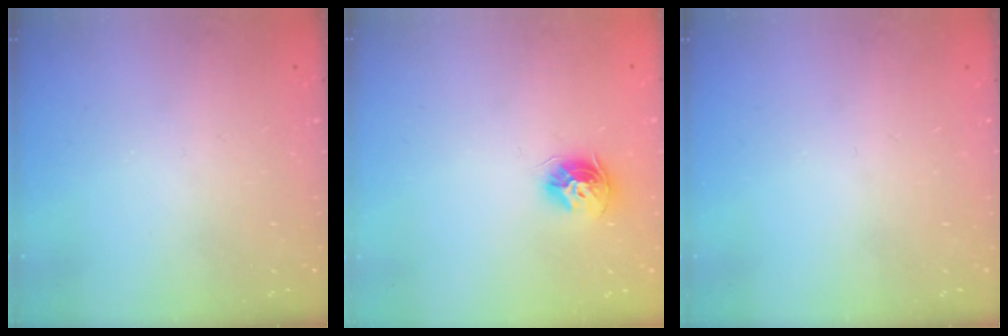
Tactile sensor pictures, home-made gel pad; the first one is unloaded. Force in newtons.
{"total": 9.3, "press": 9.3, "slide": 1.0}
{"total": 0.0}